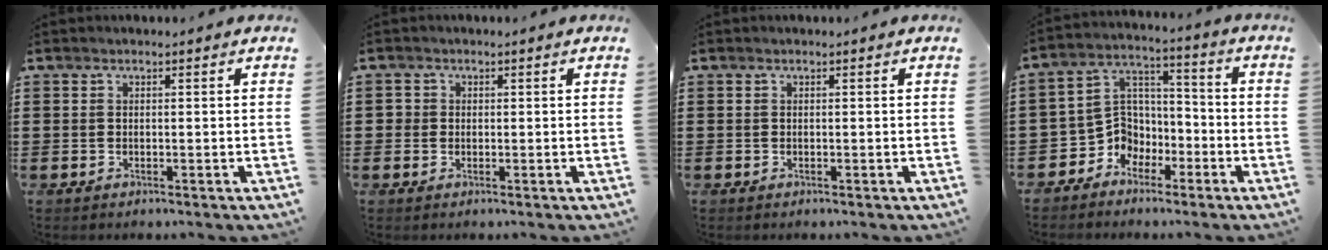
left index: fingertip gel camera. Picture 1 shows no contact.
{"total": 1.2, "force": [-0.1, 1.2, 0.1], "torque": [-0.006, 0.007, -0.004]}
{"total": 0.0}
{"total": 6.3, "force": [-3.5, 5.2, 0.6], "torque": [-0.036, 0.004, -0.073]}